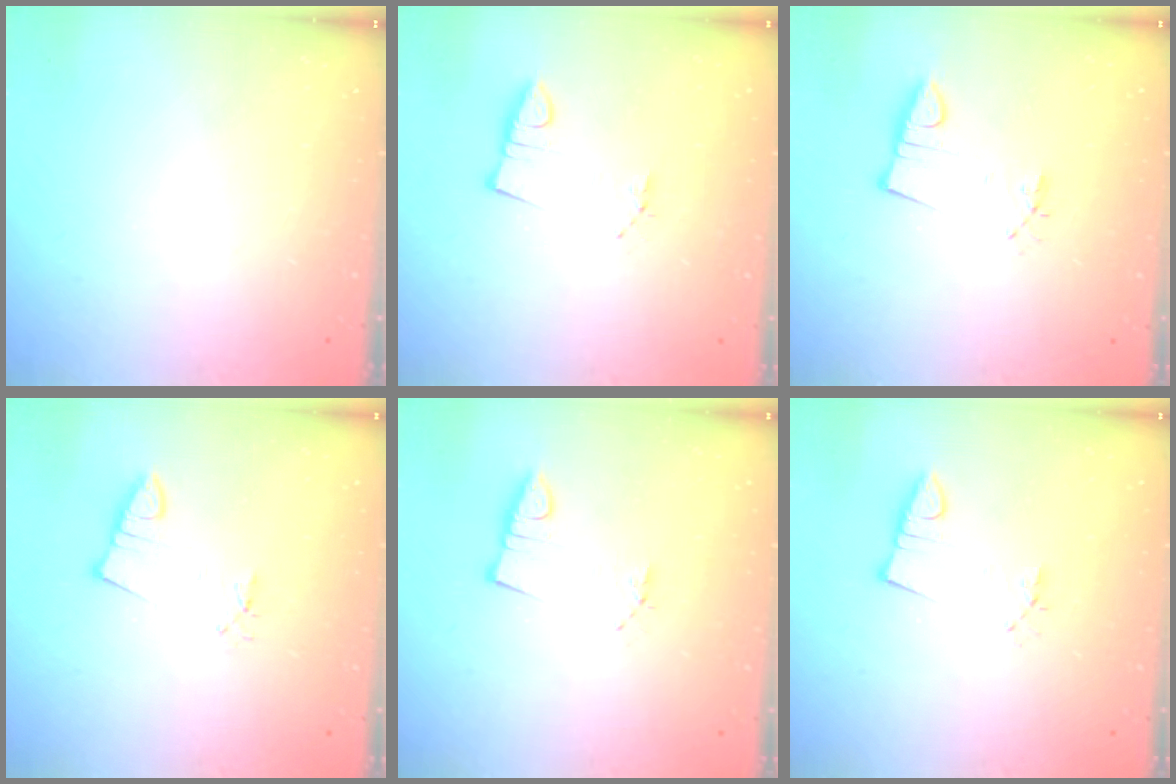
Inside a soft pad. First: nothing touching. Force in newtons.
{"total": 2.9, "press": 1.4, "slide": 2.5}
{"total": 3.6, "press": 2.1, "slide": 2.9}
{"total": 1.1, "press": 1.1, "slide": 0.0}
{"total": 3.0, "press": 1.6, "slide": 2.5}
{"total": 2.9, "press": 1.6, "slide": 2.4}